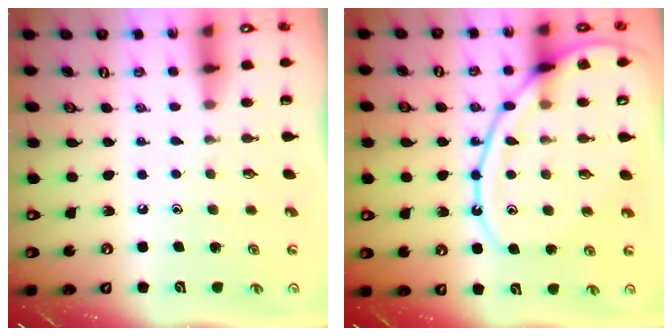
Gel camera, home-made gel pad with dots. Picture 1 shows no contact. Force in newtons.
{"total": 15.4, "press": 15.4, "slide": 1.4}